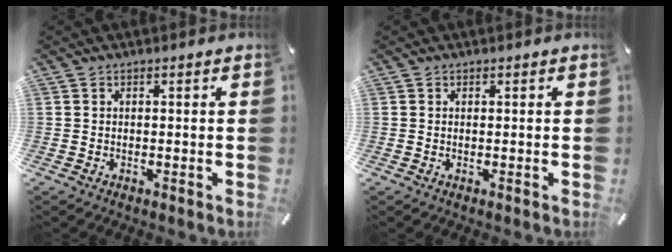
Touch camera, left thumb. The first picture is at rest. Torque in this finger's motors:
{"motor_torque": [0.07, 0.05, -0.01, -0.05, -0.01]}